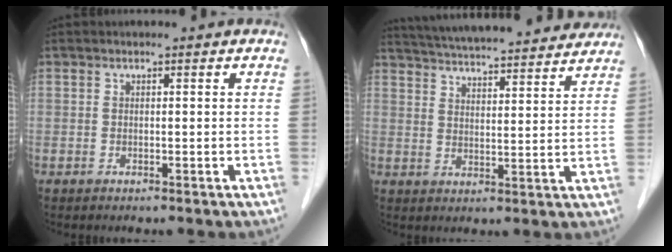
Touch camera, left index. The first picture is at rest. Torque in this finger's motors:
{"motor_torque": [-0.45, -0.88, 0.23, 0.15]}